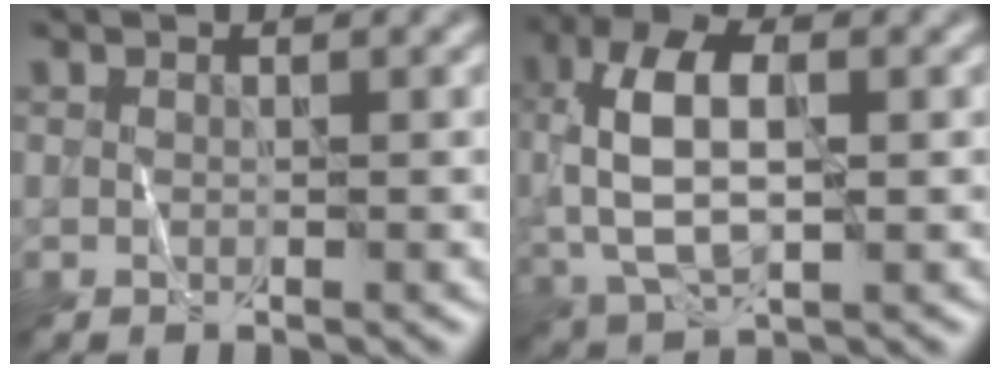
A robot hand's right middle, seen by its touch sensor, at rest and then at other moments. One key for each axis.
{"total": 7.1, "fx": 0.4, "fy": 3.5, "fz": 6.1, "tx": -0.133, "ty": 0.012, "tz": 0.003}